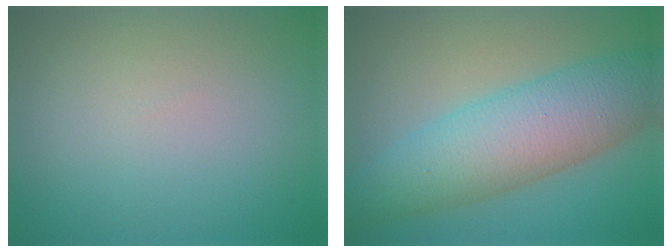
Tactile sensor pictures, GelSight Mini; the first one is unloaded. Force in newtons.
{"total": 8.4, "press": 8.4, "slide": 0.1}